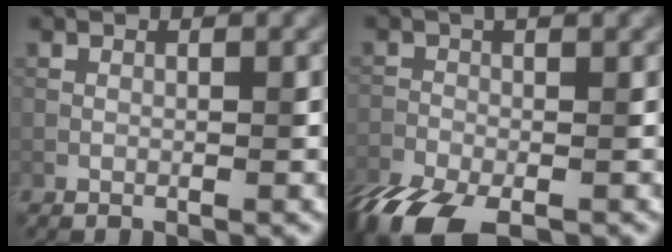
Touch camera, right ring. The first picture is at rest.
{"total": 7.8, "force": [-5.0, 2.7, 5.3], "torque": [-0.110, -0.027, -0.096]}